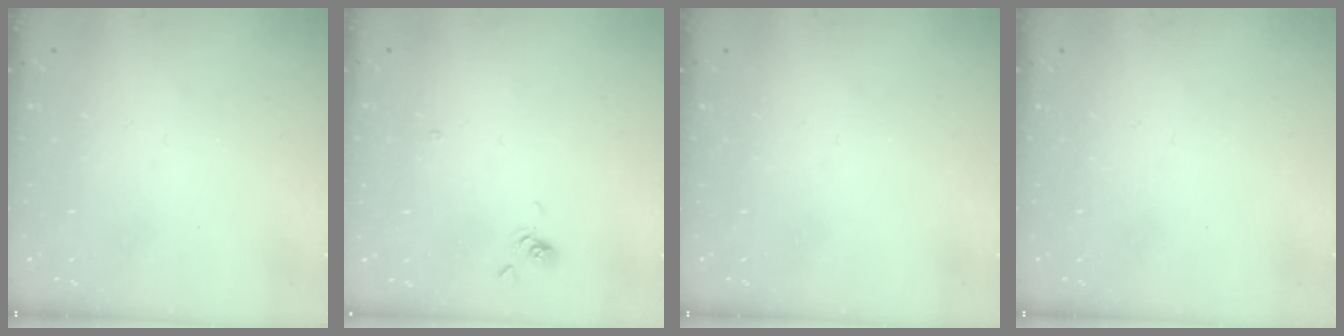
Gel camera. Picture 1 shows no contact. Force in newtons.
{"total": 2.2, "press": 2.1, "slide": 0.4}
{"total": 0.0}
{"total": 0.0}